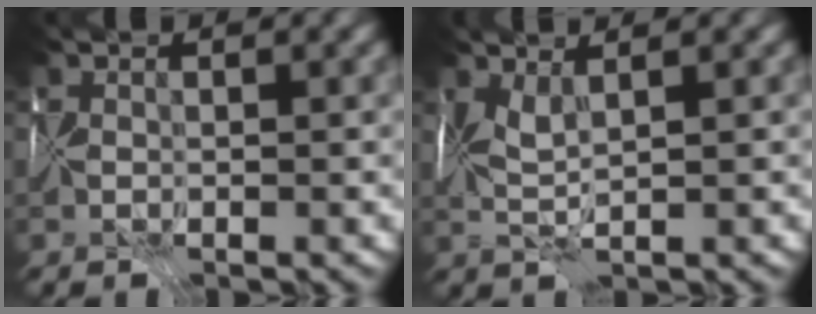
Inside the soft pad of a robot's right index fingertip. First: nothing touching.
{"total": 2.0, "force": [1.1, 0.3, 1.7], "torque": [-0.043, 0.007, 0.020]}